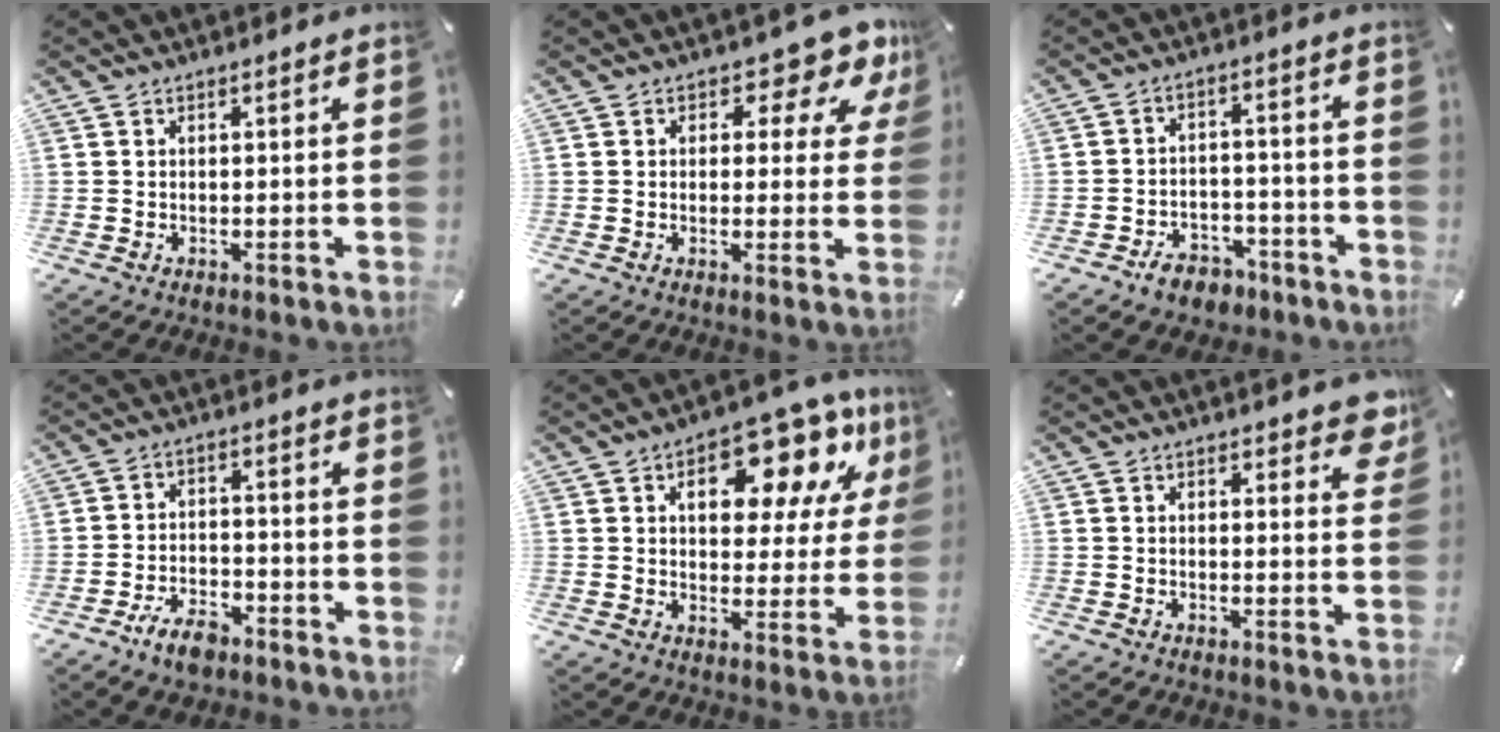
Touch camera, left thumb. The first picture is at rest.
{"total": 7.6, "force": [4.4, 4.1, 4.7], "torque": [-0.049, -0.028, 0.068]}
{"total": 6.7, "force": [-4.9, 4.1, 2.1], "torque": [-0.026, 0.036, -0.086]}
{"total": 6.3, "force": [-4.6, 3.0, 3.0], "torque": [-0.062, 0.024, -0.086]}
{"total": 16.0, "force": [9.0, 8.7, 10.0], "torque": [-0.128, -0.046, 0.147]}
{"total": 4.4, "force": [3.1, 2.0, 2.5], "torque": [-0.017, -0.018, 0.049]}